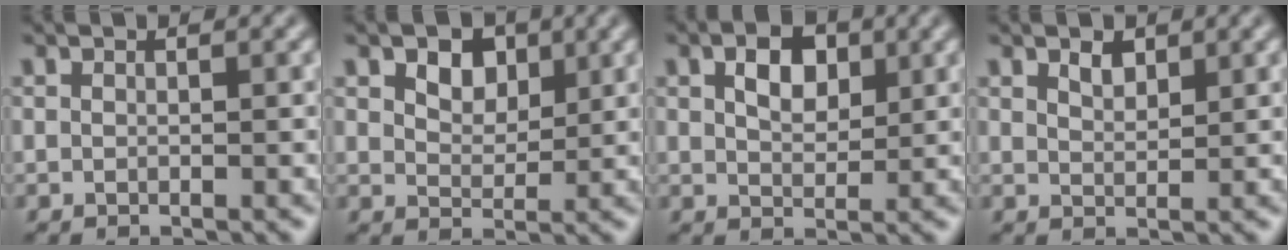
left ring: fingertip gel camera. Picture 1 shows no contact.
{"total": 3.3, "force": [1.7, 2.1, 1.8], "torque": [-0.033, -0.001, 0.019]}
{"total": 3.3, "force": [1.3, 2.0, 2.3], "torque": [-0.043, 0.005, 0.022]}
{"total": 1.5, "force": [1.1, 0.7, 0.7], "torque": [-0.014, 0.000, 0.022]}